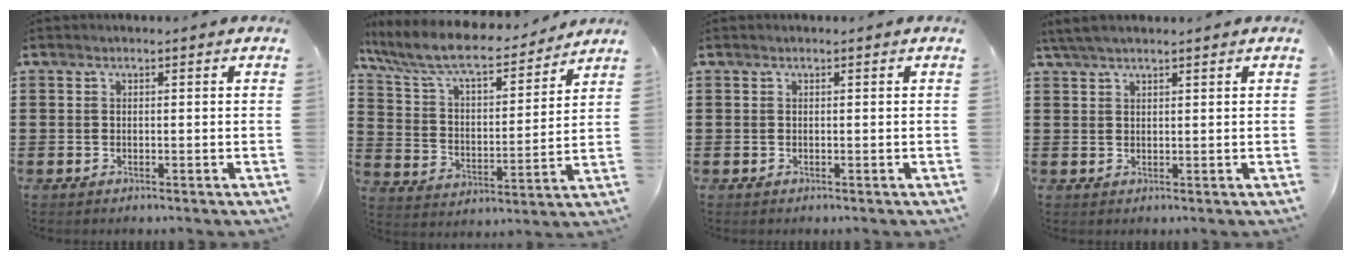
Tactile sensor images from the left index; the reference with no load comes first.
{"total": 9.5, "force": [8.1, 1.6, 4.6], "torque": [-0.121, -0.046, 0.138]}
{"total": 0.0}
{"total": 2.5, "force": [1.9, 0.3, 1.5], "torque": [-0.032, 0.002, 0.037]}